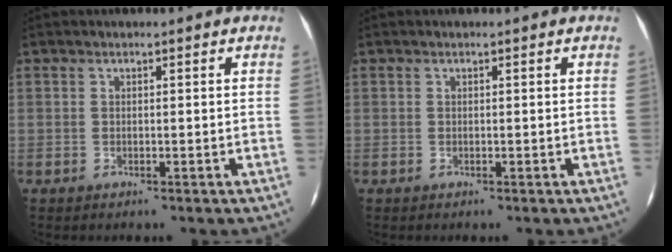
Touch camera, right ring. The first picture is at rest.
{"total": 0.0}